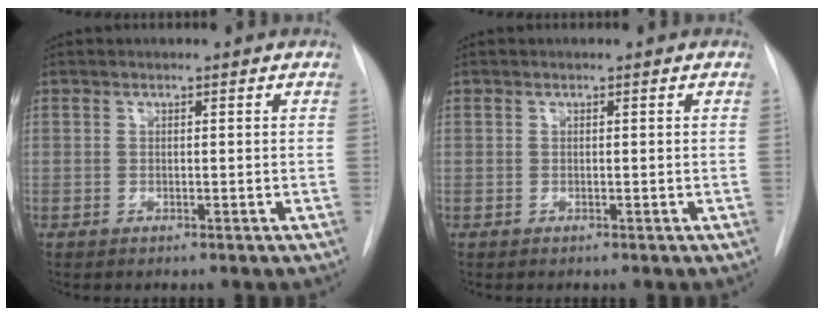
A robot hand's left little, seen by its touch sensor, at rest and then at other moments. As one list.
[{"total": 0.0}]